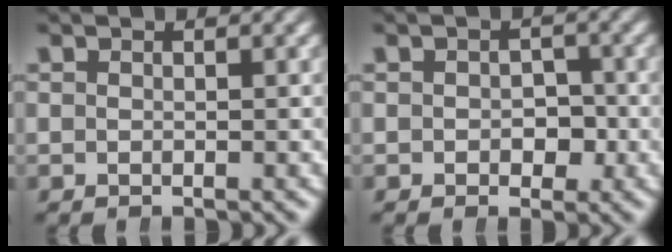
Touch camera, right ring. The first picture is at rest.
{"total": 2.0, "force": [-0.6, 1.6, 1.0], "torque": [-0.002, -0.002, -0.008]}